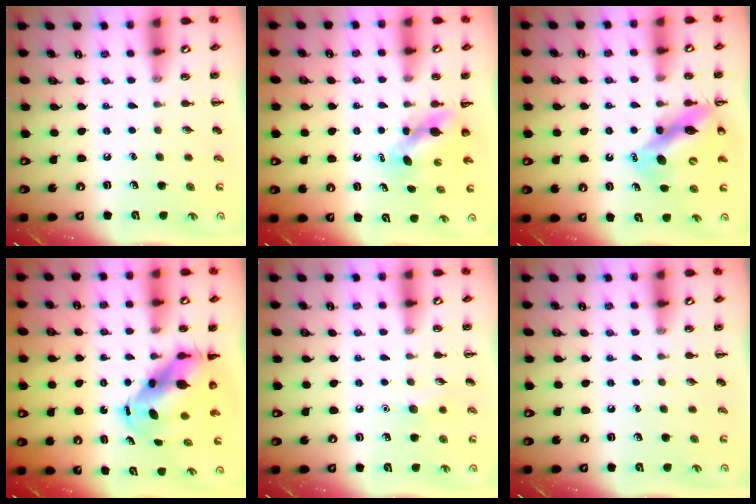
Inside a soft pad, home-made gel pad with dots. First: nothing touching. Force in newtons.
{"total": 5.3, "press": 5.3, "slide": 0.3}
{"total": 12.8, "press": 12.2, "slide": 3.9}
{"total": 9.0, "press": 8.8, "slide": 2.0}
{"total": 5.0, "press": 4.9, "slide": 1.3}
{"total": 0.0}